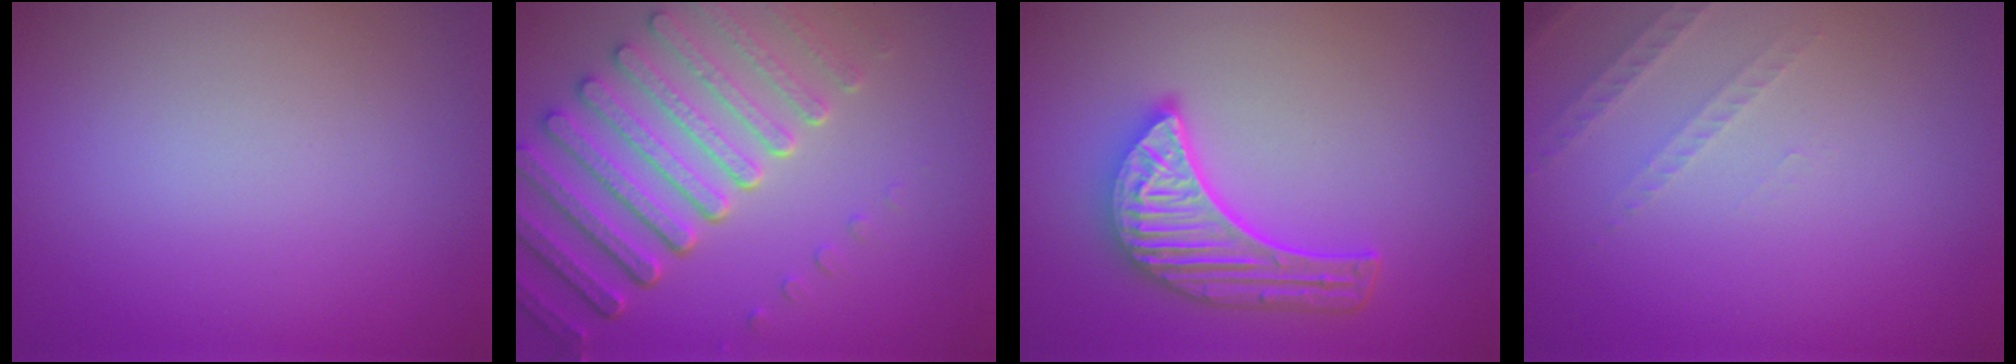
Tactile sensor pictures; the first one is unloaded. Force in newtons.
{"total": 7.6, "press": 5.7, "slide": 5.0}
{"total": 5.7, "press": 4.3, "slide": 3.6}
{"total": 1.5, "press": 1.4, "slide": 0.4}